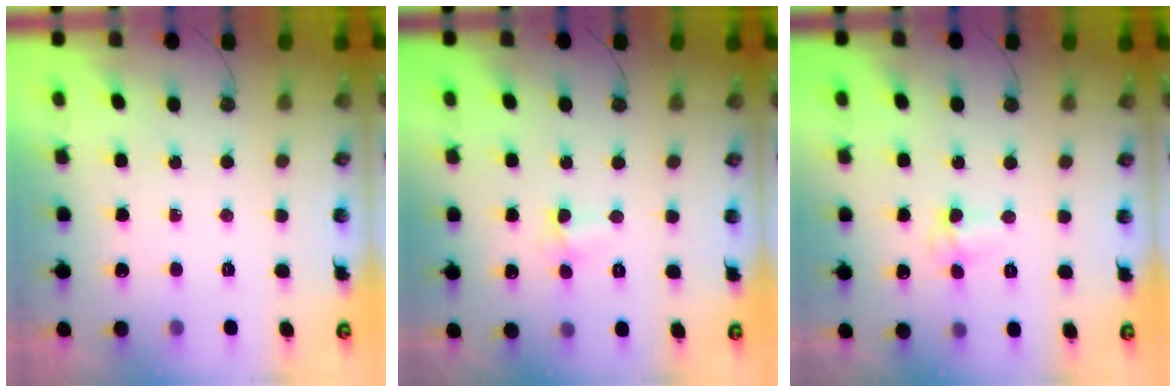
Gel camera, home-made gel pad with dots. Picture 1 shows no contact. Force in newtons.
{"total": 3.0, "press": 3.0, "slide": 0.5}
{"total": 4.8, "press": 3.4, "slide": 3.5}